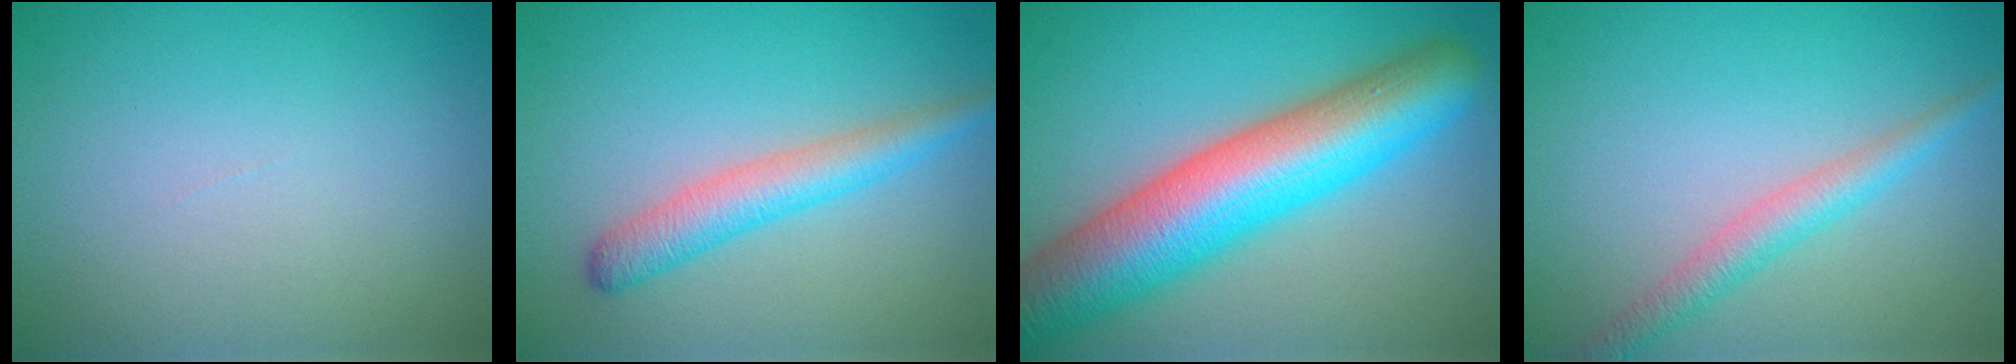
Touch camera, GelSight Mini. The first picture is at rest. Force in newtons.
{"total": 3.6, "press": 3.6, "slide": 0.1}
{"total": 12.1, "press": 12.1, "slide": 0.4}
{"total": 2.7, "press": 2.7, "slide": 0.0}